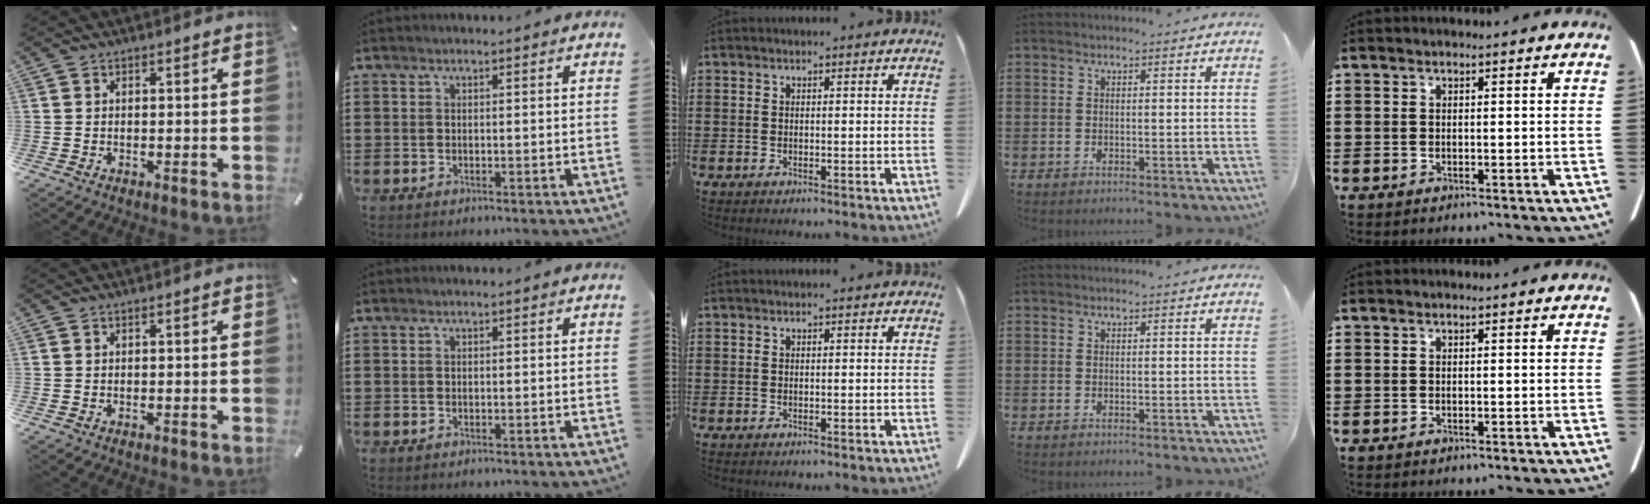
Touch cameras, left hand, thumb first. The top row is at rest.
{}